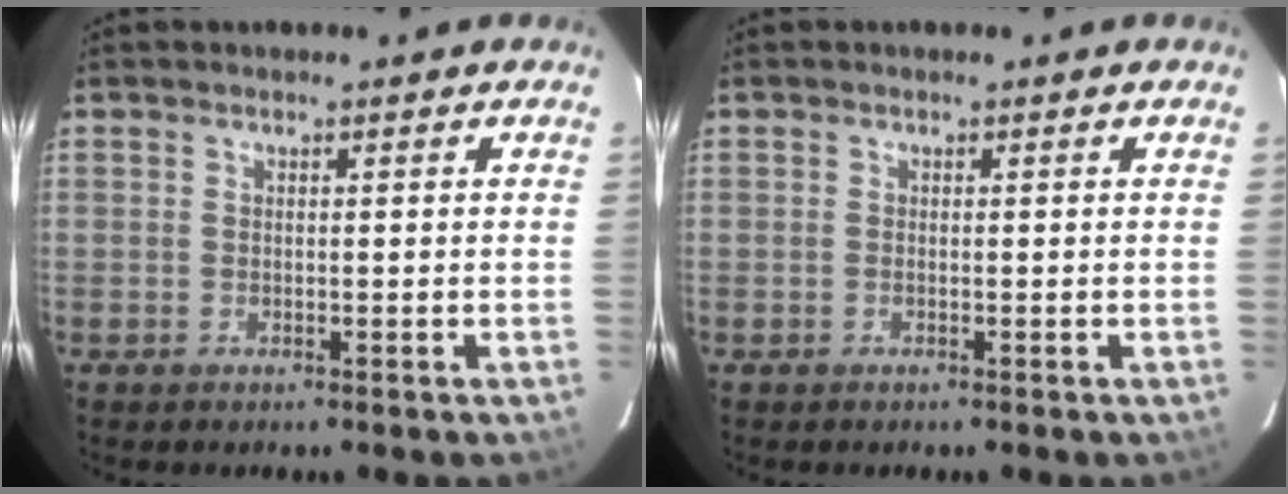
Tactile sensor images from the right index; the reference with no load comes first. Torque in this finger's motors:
{"motor_torque": [0.22, 0.17, -0.02, 0.00]}